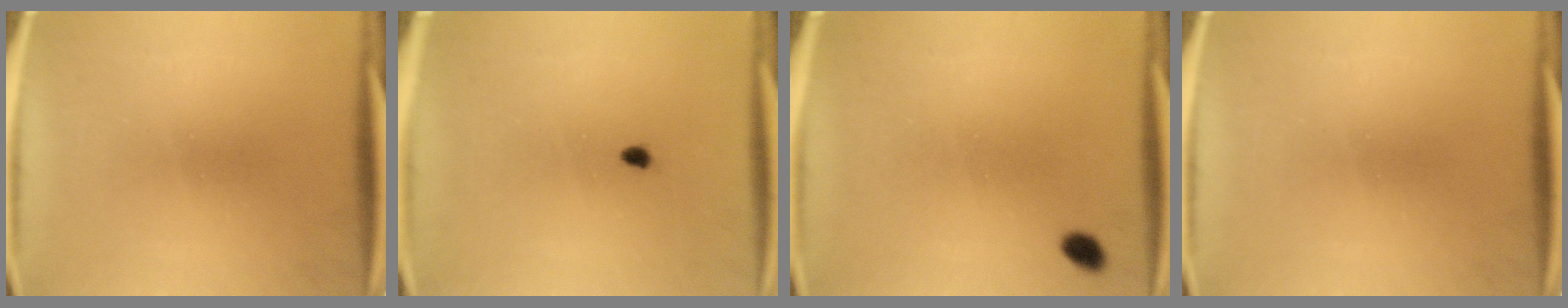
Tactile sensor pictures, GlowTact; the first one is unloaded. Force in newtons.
{"total": 0.7}
{"total": 1.9}
{"total": 0.0}